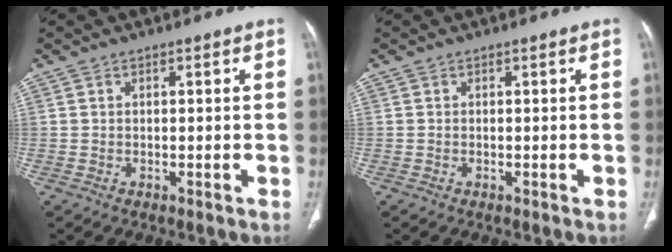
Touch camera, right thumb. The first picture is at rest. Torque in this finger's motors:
{"motor_torque": [-0.01, -0.15, 0.16, 0.23, -0.03]}